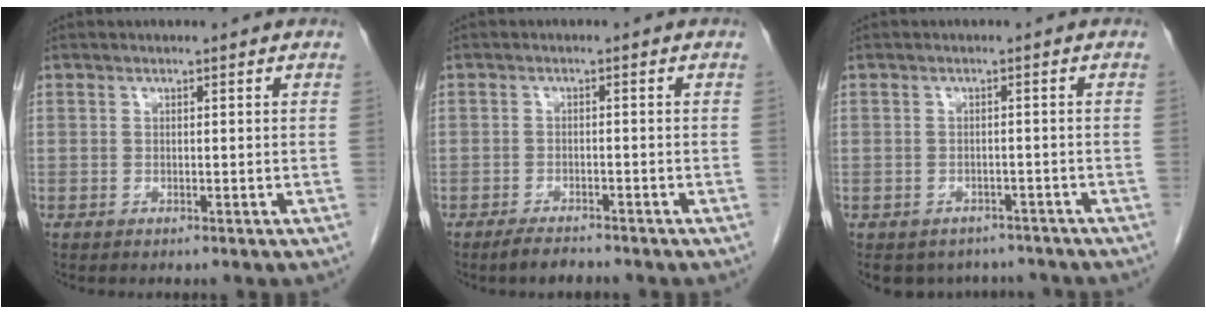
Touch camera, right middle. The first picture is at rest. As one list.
[{"total": 2.8, "force": [-2.5, 0.5, 1.2], "torque": [-0.028, -0.005, -0.041]}, {"total": 7.6, "force": [-6.6, 3.8, 0.8], "torque": [-0.002, 0.010, -0.078]}]